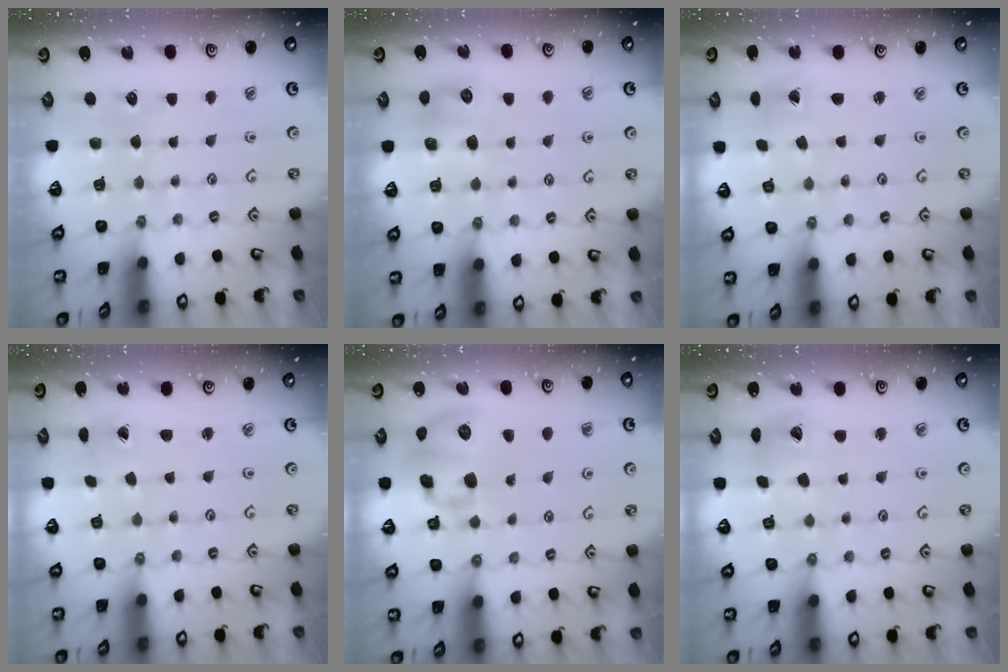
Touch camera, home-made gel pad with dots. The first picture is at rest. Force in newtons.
{"total": 7.1, "press": 7.1, "slide": 0.3}
{"total": 0.0}
{"total": 0.8, "press": 0.8, "slide": 0.1}
{"total": 12.9, "press": 12.7, "slide": 2.1}
{"total": 8.5, "press": 8.4, "slide": 1.2}